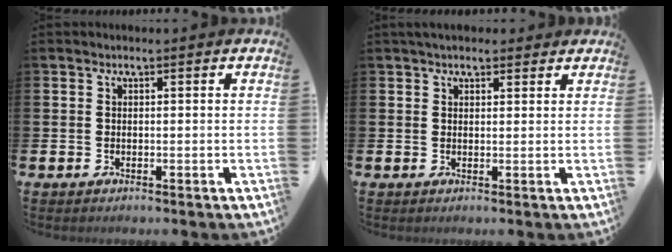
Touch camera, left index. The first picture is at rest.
{"total": 2.5, "force": [2.3, 1.0, 0.5], "torque": [-0.002, -0.005, 0.038]}